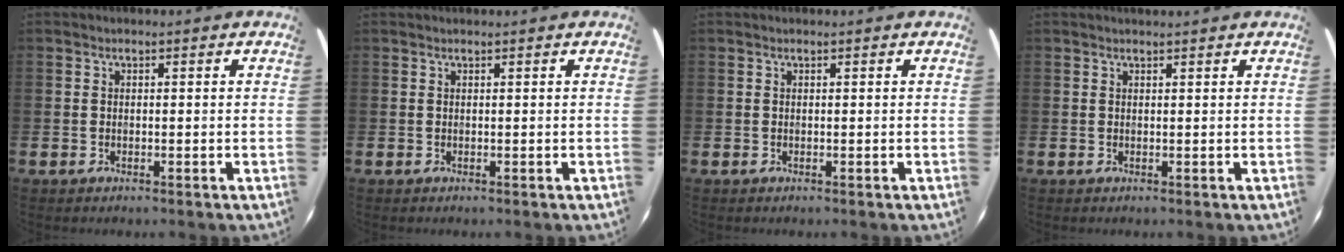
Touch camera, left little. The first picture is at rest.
{"total": 0.0}
{"total": 0.0}
{"total": 0.7, "force": [0.6, -0.1, 0.0], "torque": [0.000, 0.001, 0.013]}